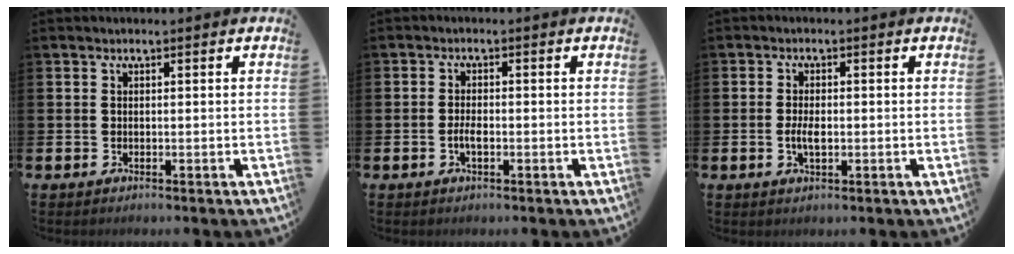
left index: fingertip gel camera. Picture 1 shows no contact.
{"total": 1.9, "force": [-0.6, 0.7, 1.6], "torque": [-0.029, 0.001, -0.012]}
{"total": 2.6, "force": [-0.3, 1.2, 2.3], "torque": [-0.041, 0.001, -0.007]}